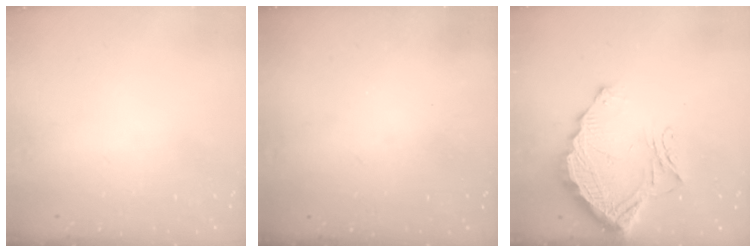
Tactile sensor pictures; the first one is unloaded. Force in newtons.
{"total": 3.3, "press": 3.3, "slide": 0.1}
{"total": 13.9, "press": 13.8, "slide": 1.0}